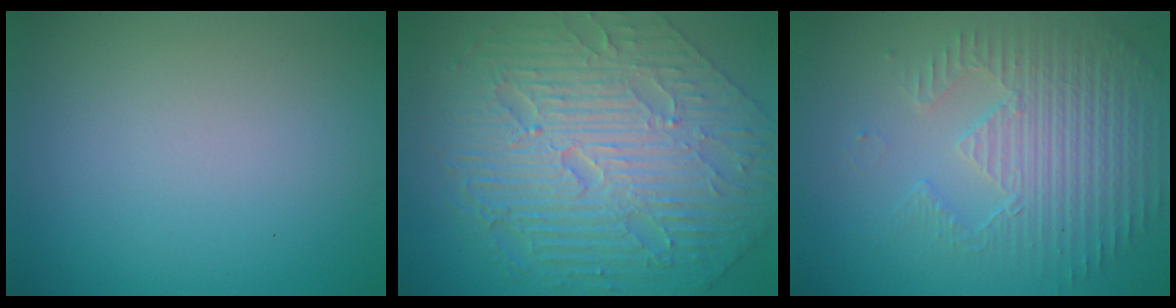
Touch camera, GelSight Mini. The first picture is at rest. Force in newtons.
{"total": 11.2, "press": 7.3, "slide": 8.5}
{"total": 3.8, "press": 3.6, "slide": 1.2}